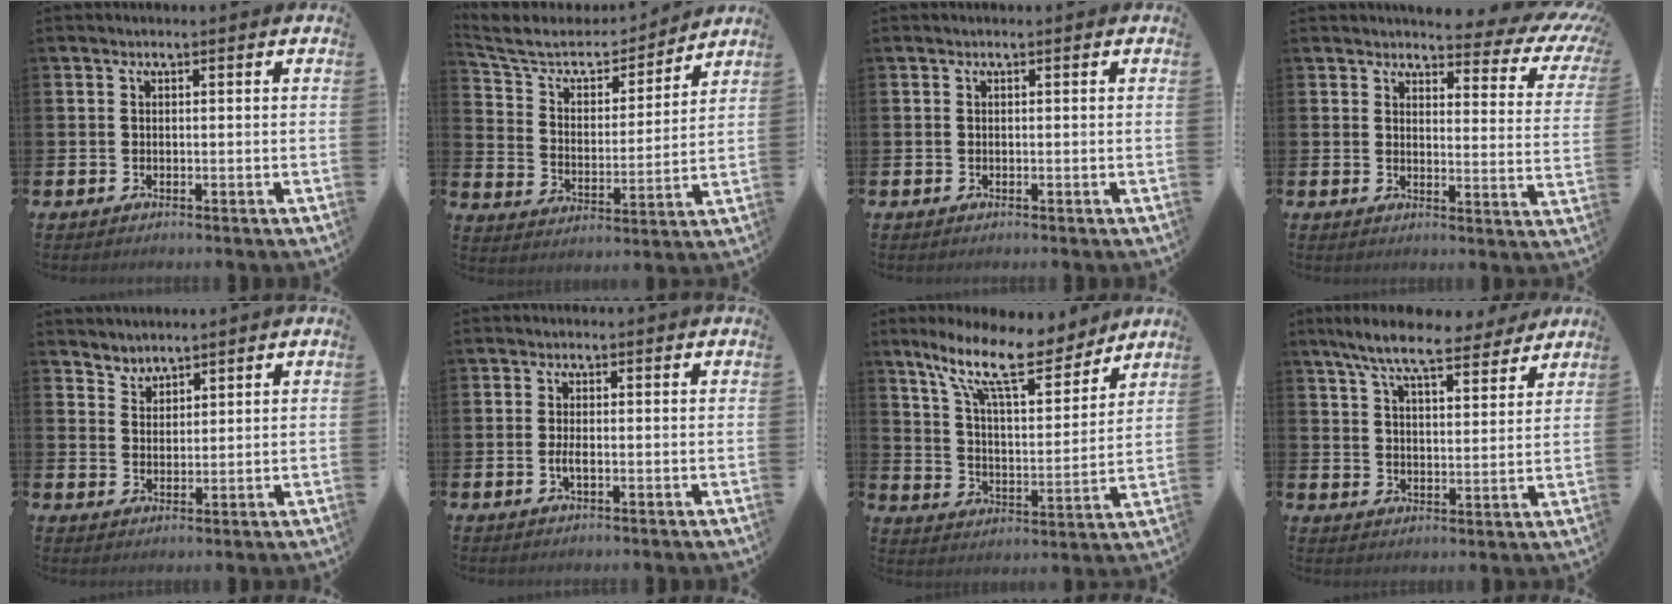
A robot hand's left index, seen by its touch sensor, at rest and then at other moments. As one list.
[{"total": 7.1, "force": [6.2, 3.1, 1.6], "torque": [-0.076, -0.043, 0.105]}, {"total": 0.0}, {"total": 4.1, "force": [3.6, 1.3, 1.3], "torque": [-0.025, -0.035, 0.054]}, {"total": 3.0, "force": [2.8, 0.5, -0.7], "torque": [0.007, -0.014, 0.054]}, {"total": 1.5, "force": [-0.3, 0.5, 1.4], "torque": [-0.032, 0.003, -0.005]}, {"total": 13.6, "force": [10.8, 3.8, 7.4], "torque": [-0.160, -0.058, 0.186]}, {"total": 9.1, "force": [8.1, 1.8, 3.7], "torque": [-0.087, -0.038, 0.143]}]